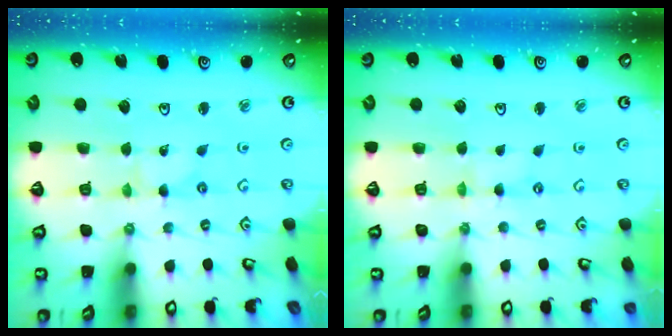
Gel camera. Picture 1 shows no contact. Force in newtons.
{"total": 0.0}